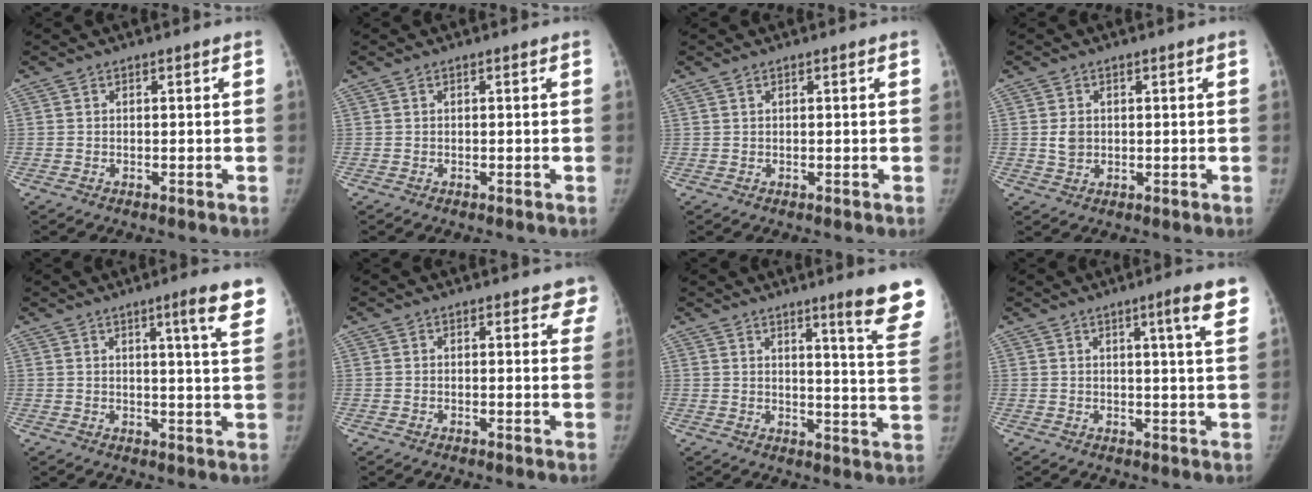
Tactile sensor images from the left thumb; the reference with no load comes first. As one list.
[{"total": 0.0}, {"total": 0.8, "force": [0.6, 0.2, 0.5], "torque": [-0.013, 0.004, 0.013]}, {"total": 2.7, "force": [0.3, 2.2, 1.4], "torque": [-0.012, -0.009, 0.011]}, {"total": 8.0, "force": [4.9, 0.2, 6.3], "torque": [-0.075, -0.027, 0.059]}, {"total": 3.7, "force": [3.1, 1.8, 1.2], "torque": [0.024, -0.011, 0.018]}, {"total": 13.5, "force": [9.2, 0.5, 9.9], "torque": [-0.103, -0.065, 0.108]}, {"total": 6.4, "force": [3.5, 0.0, 5.3], "torque": [-0.067, -0.018, 0.047]}]